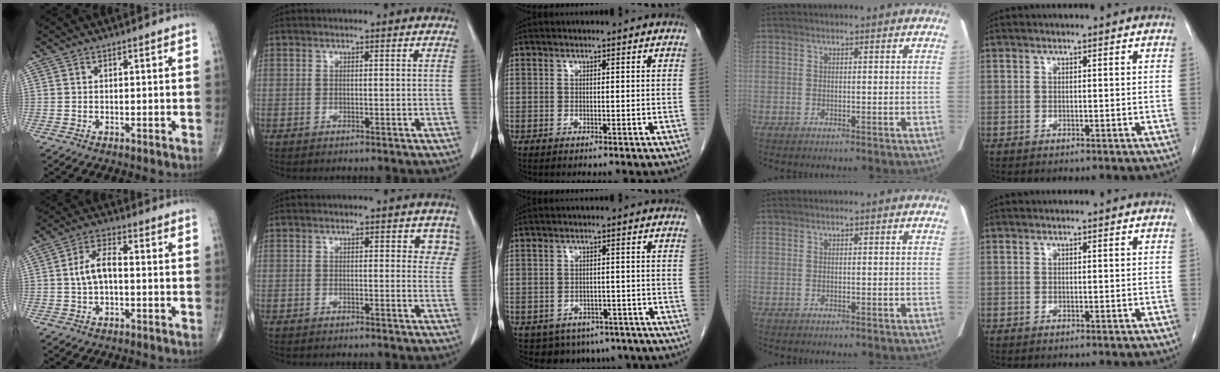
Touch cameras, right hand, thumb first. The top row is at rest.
{"thumb": {"total": 5.9, "force": [-0.2, 2.9, 5.1], "torque": [-0.100, 0.022, -0.010]}, "index": {"total": 3.3, "force": [1.7, 1.8, 2.1], "torque": [0.000, 0.000, 0.009]}, "middle": {"total": 9.2, "force": [-6.5, 6.0, 2.4], "torque": [-0.029, 0.004, -0.071]}}